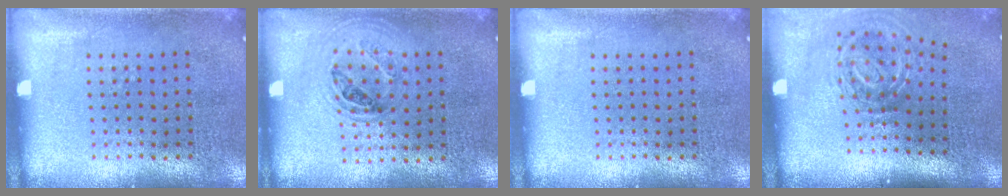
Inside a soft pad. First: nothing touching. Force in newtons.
{"total": 1.0, "press": 0.9, "slide": 0.3}
{"total": 0.0}
{"total": 2.0, "press": 1.2, "slide": 1.6}